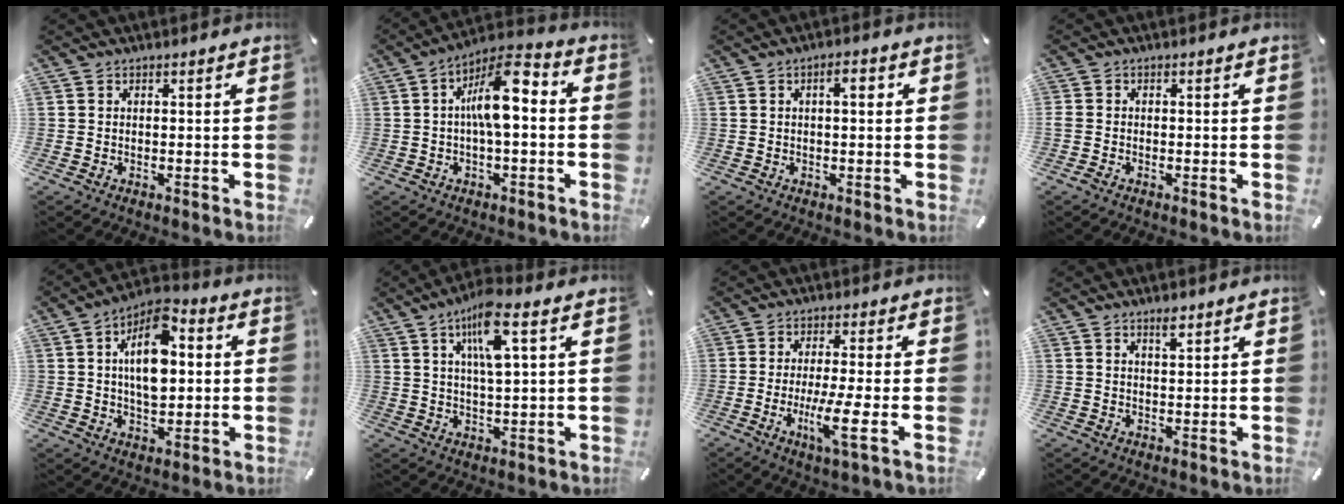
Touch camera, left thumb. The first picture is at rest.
{"total": 11.8, "force": [0.4, 4.8, 10.8], "torque": [-0.181, 0.013, 0.007]}
{"total": 3.2, "force": [0.7, 1.2, 2.9], "torque": [-0.042, 0.004, 0.005]}
{"total": 1.1, "force": [-0.7, 0.6, 0.5], "torque": [-0.009, 0.003, -0.015]}
{"total": 13.2, "force": [2.4, 8.0, 10.2], "torque": [-0.176, -0.004, 0.036]}
{"total": 10.0, "force": [4.6, 2.2, 8.6], "torque": [-0.159, 0.000, 0.075]}
{"total": 9.2, "force": [-2.2, 1.0, 8.9], "torque": [-0.171, -0.017, -0.042]}
{"total": 2.6, "force": [1.9, 0.8, 1.6], "torque": [-0.025, -0.002, 0.033]}